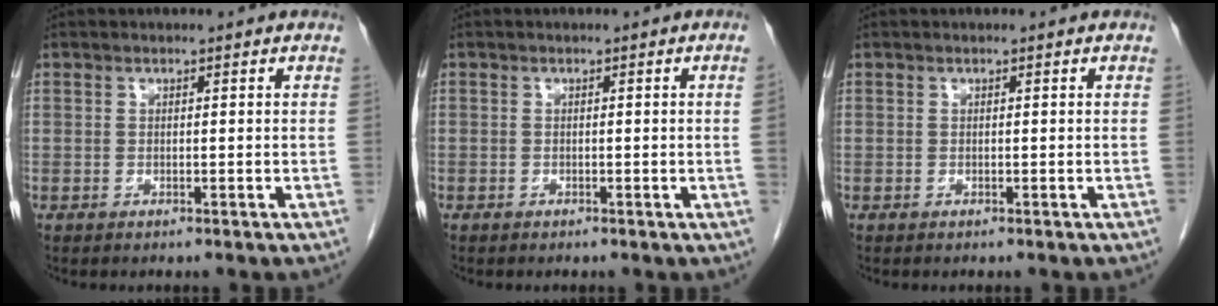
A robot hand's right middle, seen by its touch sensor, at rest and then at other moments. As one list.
[{"total": 1.0, "force": [-0.2, -0.5, 0.9], "torque": [-0.003, 0.002, -0.004]}, {"total": 0.0}]